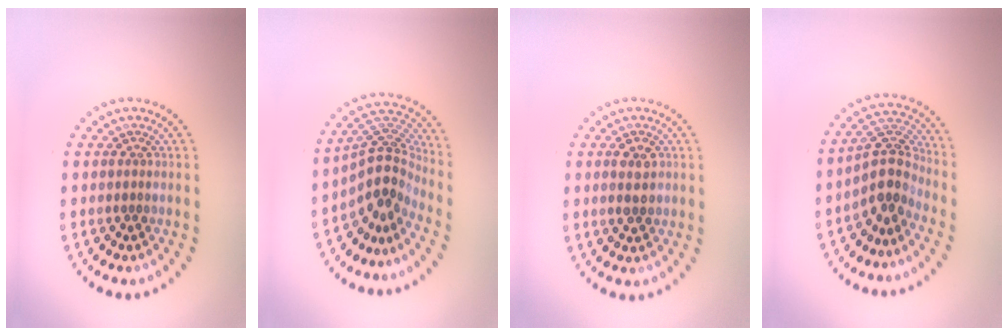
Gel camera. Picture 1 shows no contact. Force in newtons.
{"total": 4.4, "press": 3.1, "slide": 3.1}
{"total": 2.0, "press": 1.9, "slide": 0.3}
{"total": 3.9, "press": 3.2, "slide": 2.2}